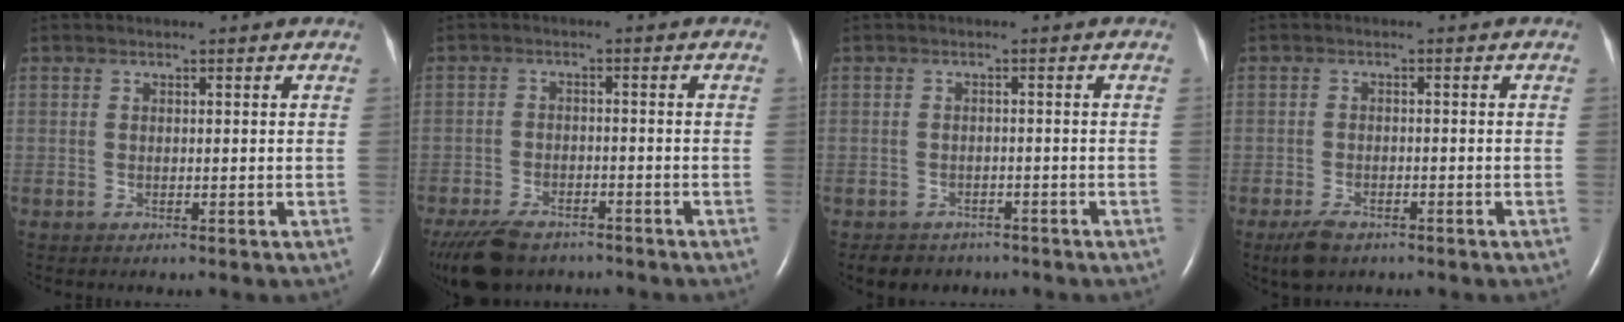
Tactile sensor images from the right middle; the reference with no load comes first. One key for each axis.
{"total": 9.8, "fx": -7.4, "fy": 4.5, "fz": 4.4, "tx": -0.096, "ty": -0.013, "tz": -0.119}
{"total": 3.8, "fx": -3.1, "fy": 2.3, "fz": 0.3, "tx": -0.014, "ty": 0.004, "tz": -0.041}
{"total": 3.6, "fx": -2.5, "fy": 1.6, "fz": 2.0, "tx": -0.049, "ty": -0.006, "tz": -0.039}